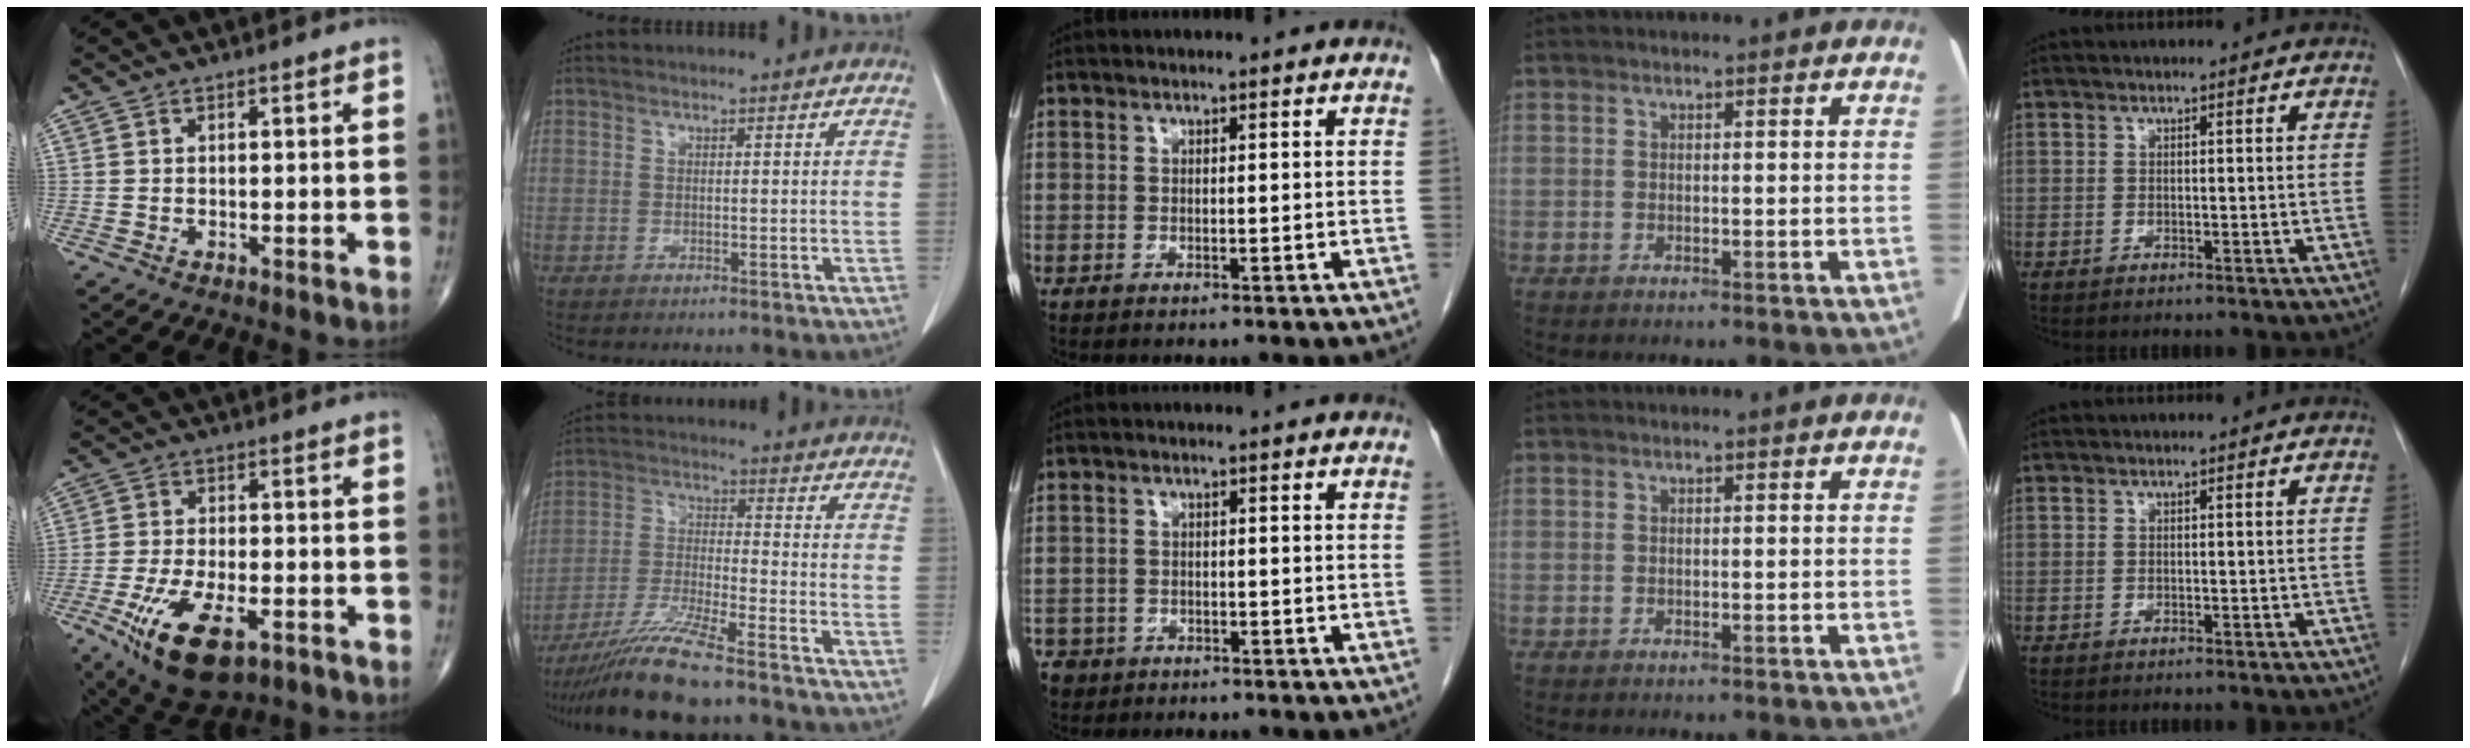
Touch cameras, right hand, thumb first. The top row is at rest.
{"thumb": {"total": 14.2, "force": [-6.5, 6.4, 10.9], "torque": [-0.197, 0.009, -0.099]}, "index": {"total": 11.0, "force": [-8.8, -0.1, 6.6], "torque": [-0.129, -0.027, -0.164]}, "middle": {"total": 4.3, "force": [-2.8, 3.2, 0.7], "torque": [-0.021, 0.002, -0.048]}}